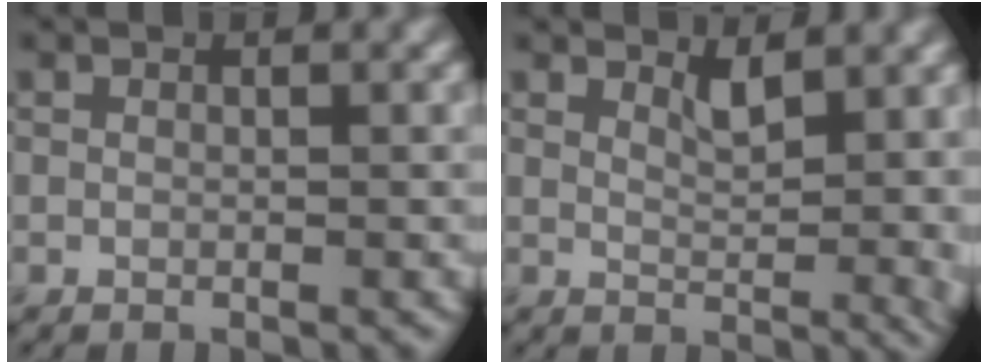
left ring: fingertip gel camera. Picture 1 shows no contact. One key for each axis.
{"total": 2.8, "fx": 1.6, "fy": 0.8, "fz": 2.1, "tx": -0.033, "ty": -0.008, "tz": 0.030}